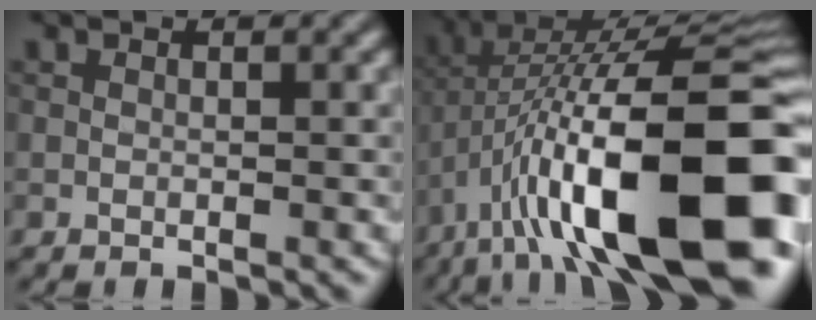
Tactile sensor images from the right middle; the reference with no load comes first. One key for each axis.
{"total": 18.3, "fx": -5.4, "fy": 6.6, "fz": 16.2, "tx": -0.271, "ty": 0.037, "tz": -0.091}